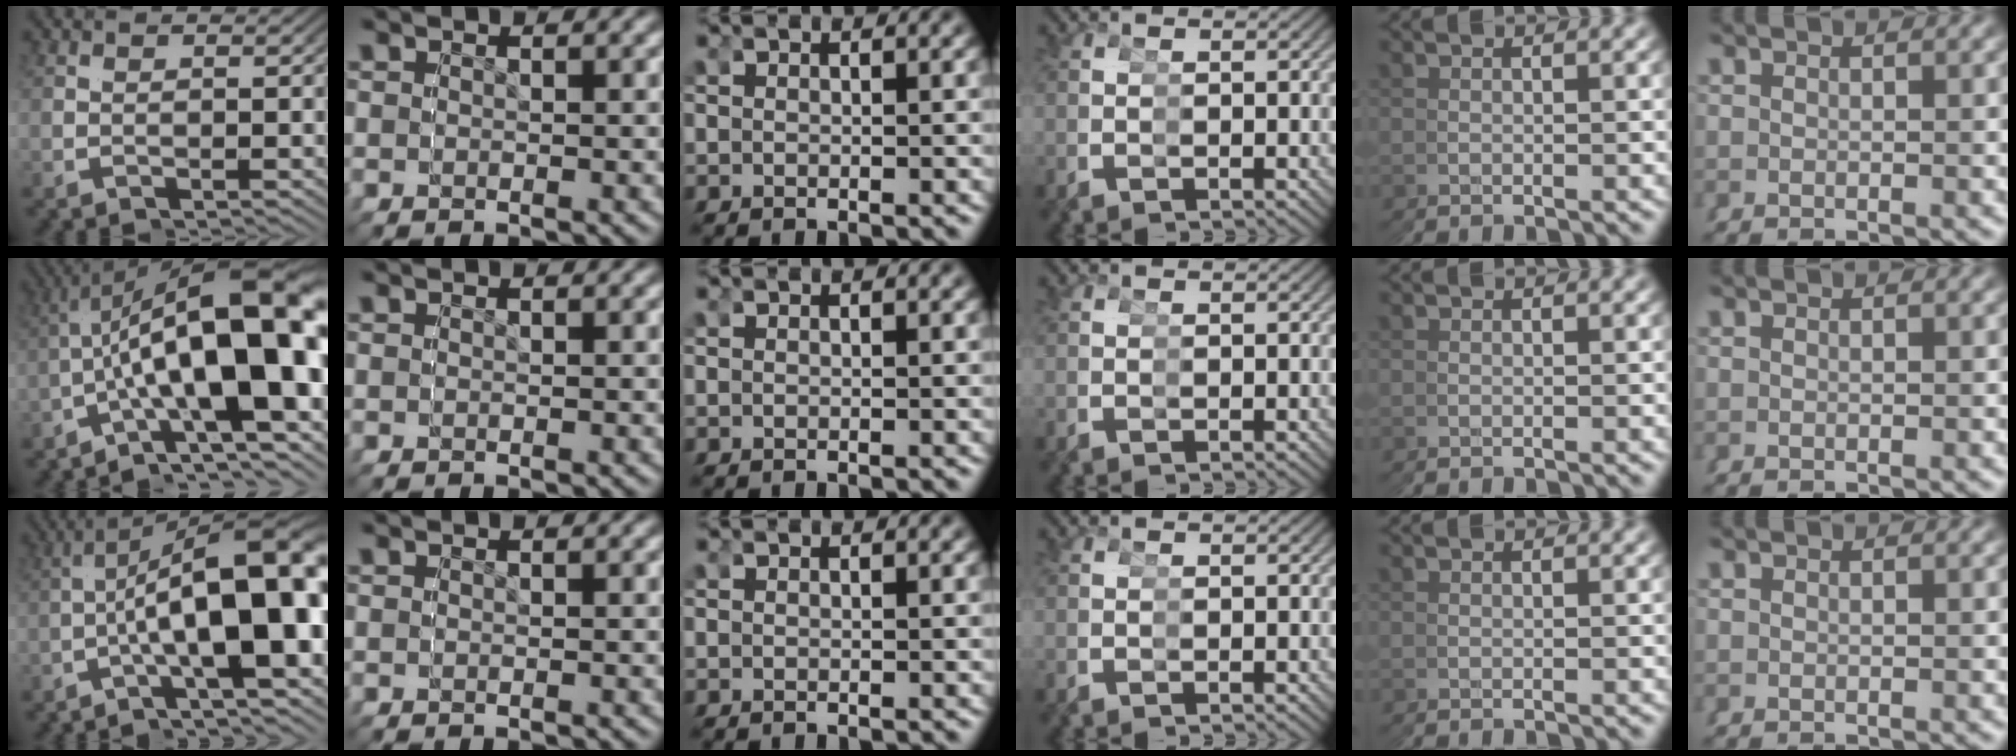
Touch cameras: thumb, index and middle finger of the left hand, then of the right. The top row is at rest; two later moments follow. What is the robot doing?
{"motion": "grasp_and_lifting", "object": "cubes"}